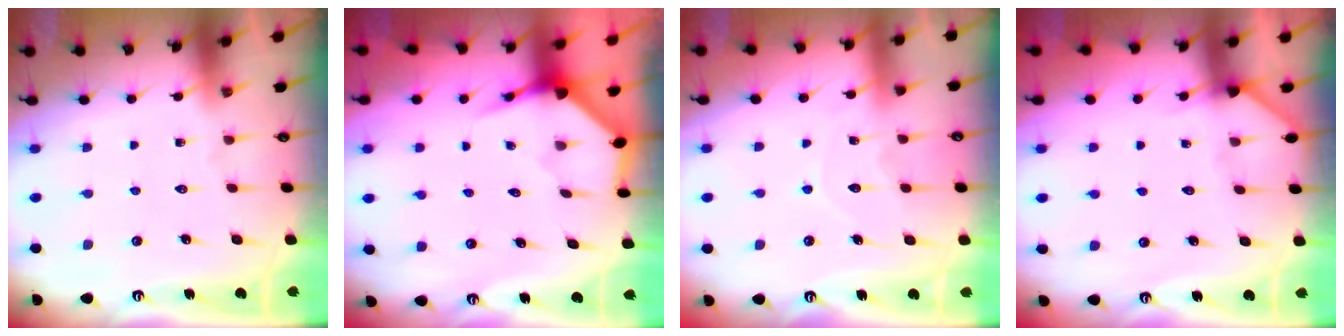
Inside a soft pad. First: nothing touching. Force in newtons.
{"total": 3.9, "press": 3.9, "slide": 0.2}
{"total": 7.3, "press": 7.3, "slide": 0.8}
{"total": 3.3, "press": 3.3, "slide": 0.1}